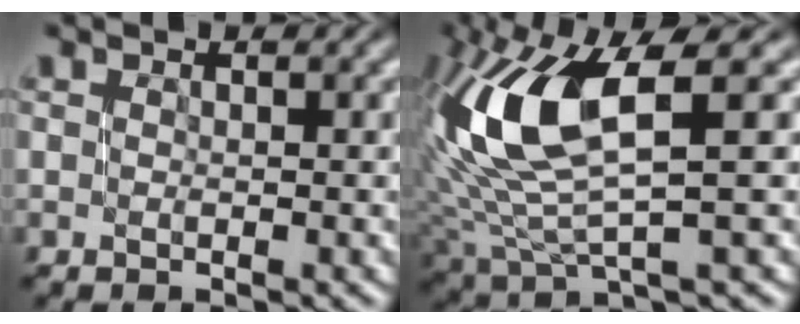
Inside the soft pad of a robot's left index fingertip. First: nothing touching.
{"total": 9.5, "force": [2.9, 3.0, 8.6], "torque": [-0.184, 0.006, 0.061]}